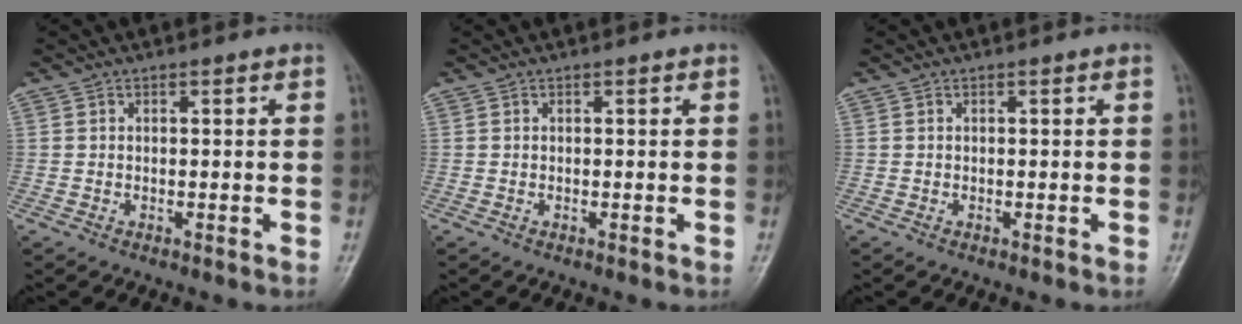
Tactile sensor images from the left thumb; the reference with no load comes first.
{"total": 0.0}
{"total": 0.0}